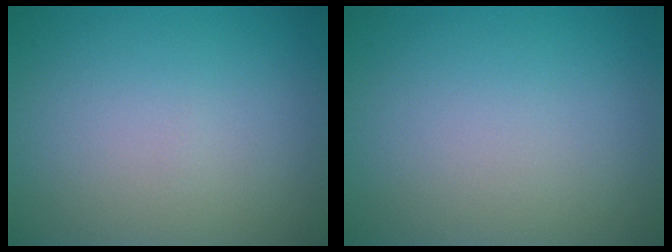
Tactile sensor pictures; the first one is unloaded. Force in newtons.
{"total": 0.0}